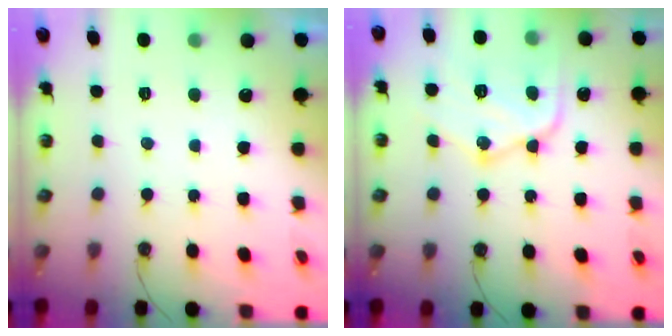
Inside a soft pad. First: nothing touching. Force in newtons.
{"total": 16.0, "press": 16.0, "slide": 1.3}